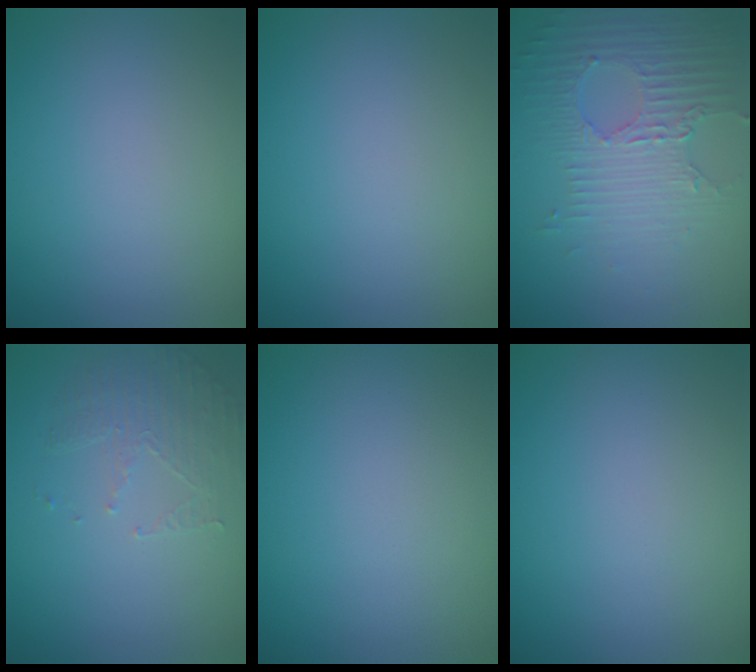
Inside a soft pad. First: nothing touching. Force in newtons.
{"total": 0.0}
{"total": 3.7, "press": 3.3, "slide": 1.7}
{"total": 1.7, "press": 0.9, "slide": 1.4}
{"total": 0.0}
{"total": 0.0}